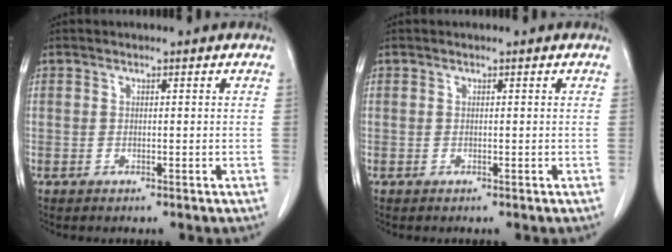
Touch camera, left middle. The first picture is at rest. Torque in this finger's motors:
{"motor_torque": [0.00, 0.00, -0.03, 0.00]}